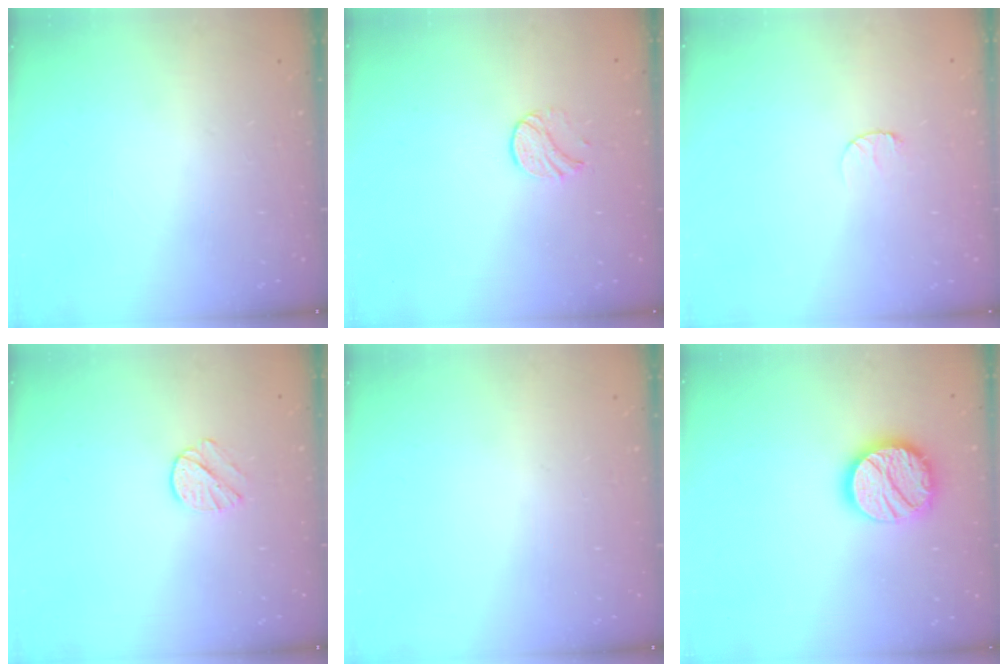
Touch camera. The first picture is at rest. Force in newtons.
{"total": 6.4, "press": 6.4, "slide": 0.6}
{"total": 3.1, "press": 3.1, "slide": 0.3}
{"total": 7.3, "press": 7.2, "slide": 0.6}
{"total": 0.0}
{"total": 16.5, "press": 16.5, "slide": 1.4}